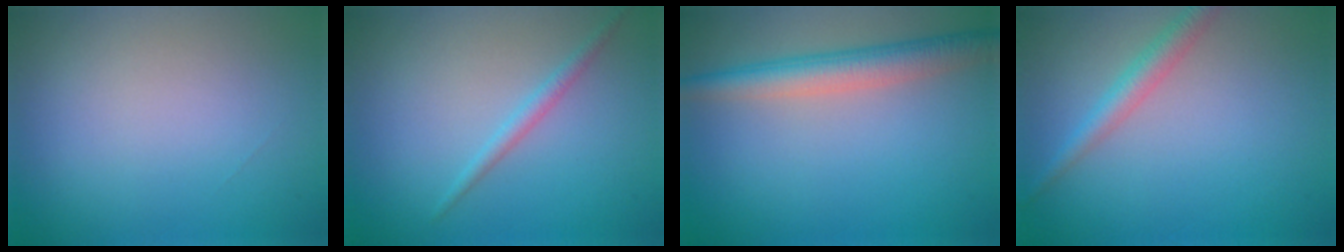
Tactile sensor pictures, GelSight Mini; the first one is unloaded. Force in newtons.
{"total": 1.3, "press": 1.3, "slide": 0.1}
{"total": 4.3, "press": 4.3, "slide": 0.3}
{"total": 2.3, "press": 2.3, "slide": 0.1}